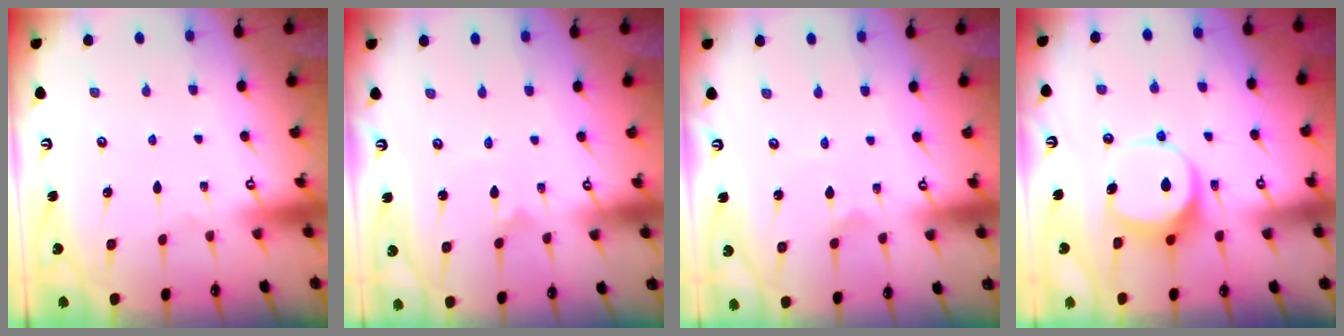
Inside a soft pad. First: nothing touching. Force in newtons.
{"total": 1.0, "press": 1.0, "slide": 0.0}
{"total": 0.7, "press": 0.7, "slide": 0.1}
{"total": 7.6, "press": 7.6, "slide": 0.6}